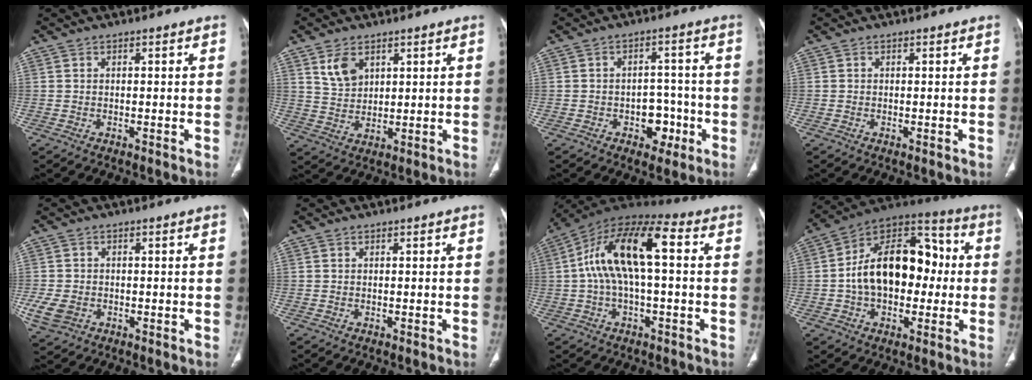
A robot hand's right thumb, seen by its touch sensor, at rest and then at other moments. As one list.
[{"total": 5.6, "force": [3.0, 3.5, 3.0], "torque": [-0.044, -0.018, 0.067]}, {"total": 6.1, "force": [-2.4, 4.5, 3.5], "torque": [-0.013, 0.025, -0.029]}, {"total": 0.0}, {"total": 5.5, "force": [-1.5, 4.3, 3.1], "torque": [-0.069, 0.002, -0.019]}, {"total": 0.0}, {"total": 15.6, "force": [1.6, 6.5, 14.1], "torque": [-0.267, 0.049, 0.020]}, {"total": 20.5, "force": [-0.1, 13.2, 15.6], "torque": [-0.215, 0.042, -0.006]}]